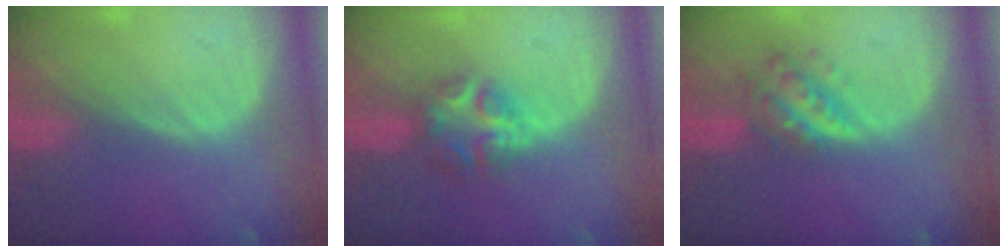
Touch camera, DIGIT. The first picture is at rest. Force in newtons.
{"total": 6.1, "press": 5.4, "slide": 2.8}
{"total": 5.7, "press": 5.2, "slide": 2.3}